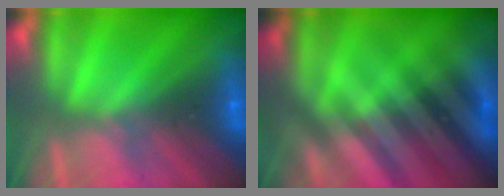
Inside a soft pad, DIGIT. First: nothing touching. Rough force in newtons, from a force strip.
{"total": 2.9}